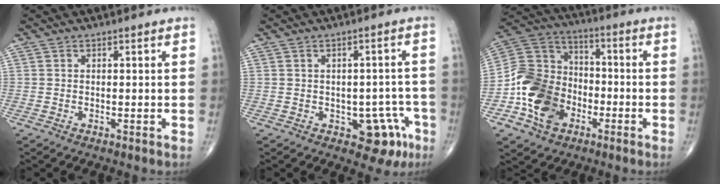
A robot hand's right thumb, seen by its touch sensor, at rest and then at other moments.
{"total": 7.1, "force": [-3.0, 4.5, 4.6], "torque": [-0.017, 0.021, -0.032]}
{"total": 15.6, "force": [-5.8, 11.7, 8.6], "torque": [-0.131, 0.046, -0.111]}